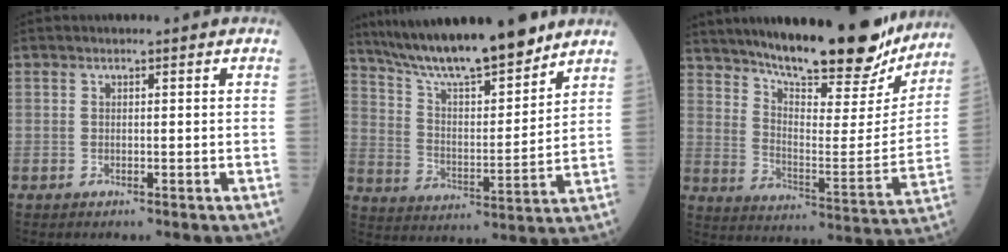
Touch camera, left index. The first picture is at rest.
{"total": 18.1, "force": [15.3, 2.2, 9.4], "torque": [-0.159, 0.006, 0.265]}
{"total": 25.6, "force": [21.3, 5.1, 13.3], "torque": [-0.208, -0.022, 0.297]}